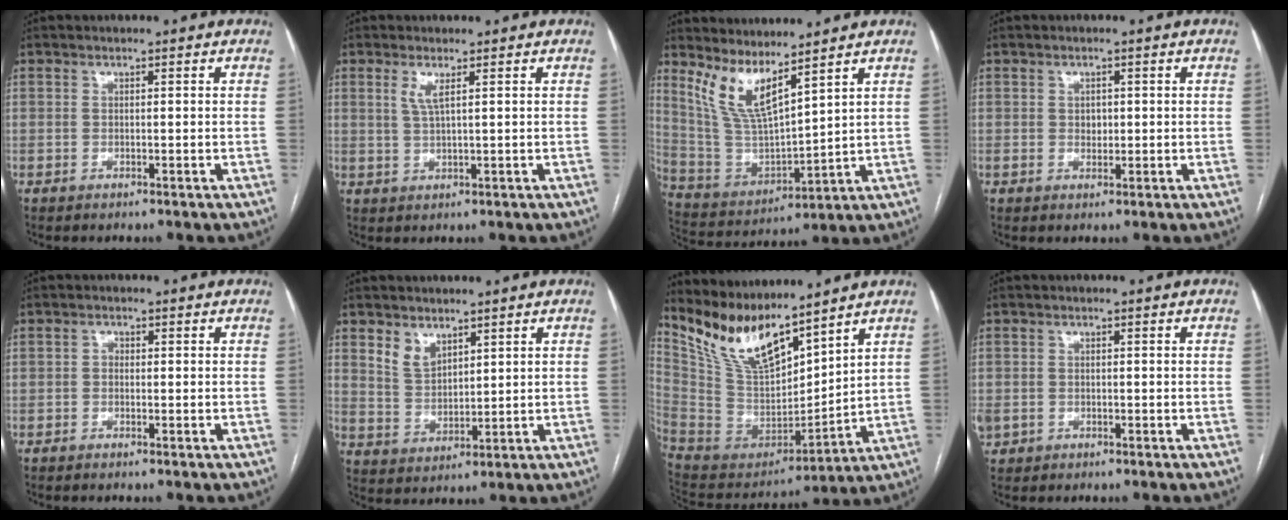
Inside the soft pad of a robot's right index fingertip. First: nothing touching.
{"total": 2.4, "force": [1.1, 0.1, 2.1], "torque": [-0.054, -0.002, 0.025]}
{"total": 9.6, "force": [6.9, 1.6, 6.5], "torque": [-0.144, -0.012, 0.158]}
{"total": 1.5, "force": [0.1, 1.2, 0.9], "torque": [-0.013, 0.001, 0.004]}
{"total": 0.8, "force": [-0.1, 0.6, 0.5], "torque": [-0.005, 0.003, -0.006]}
{"total": 4.7, "force": [3.3, 2.7, 2.0], "torque": [-0.043, 0.000, 0.076]}
{"total": 14.8, "force": [12.4, 3.5, 7.2], "torque": [-0.148, -0.001, 0.255]}
{"total": 1.9, "force": [-0.6, 1.7, 0.7], "torque": [-0.014, 0.004, -0.004]}